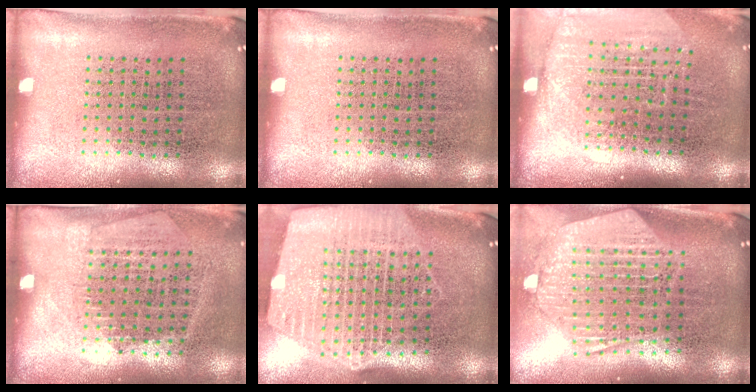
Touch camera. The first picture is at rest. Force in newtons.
{"total": 0.0}
{"total": 1.8, "press": 1.6, "slide": 0.9}
{"total": 1.2, "press": 1.1, "slide": 0.5}
{"total": 2.6, "press": 2.2, "slide": 1.4}
{"total": 2.8, "press": 2.3, "slide": 1.5}